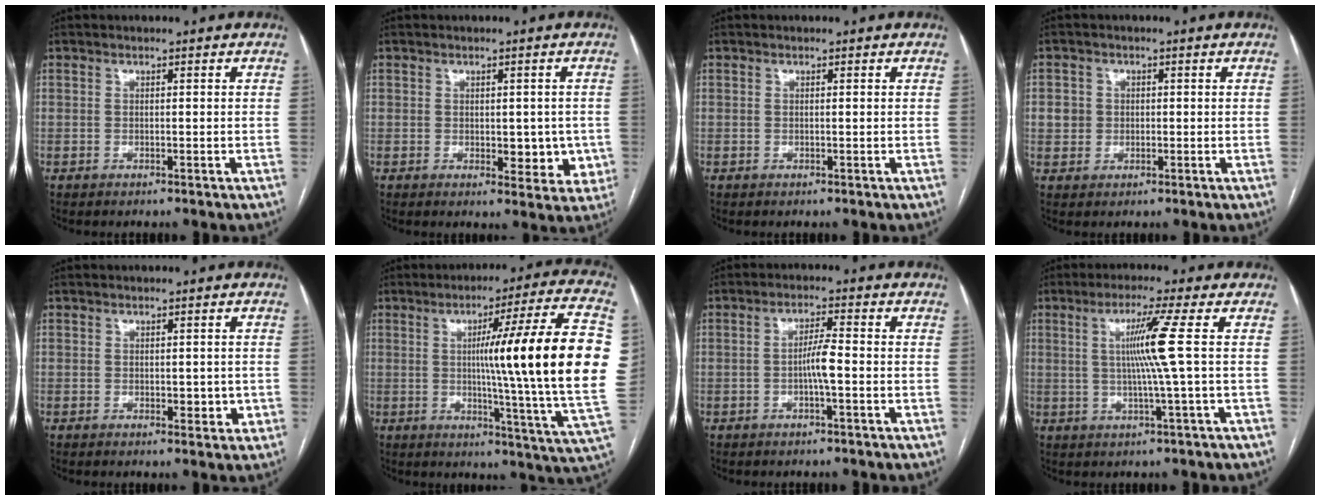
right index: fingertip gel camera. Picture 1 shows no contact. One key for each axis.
{"total": 5.7, "fx": -0.6, "fy": 3.3, "fz": 4.6, "tx": -0.040, "ty": 0.003, "tz": 0.002}
{"total": 0.0}
{"total": 2.9, "fx": 0.2, "fy": 2.8, "fz": 0.6, "tx": -0.007, "ty": 0.011, "tz": 0.007}
{"total": 2.7, "fx": -0.3, "fy": 1.7, "fz": 2.1, "tx": -0.024, "ty": 0.006, "tz": 0.003}
{"total": 24.2, "fx": 2.6, "fy": -1.4, "fz": 24.0, "tx": -0.272, "ty": 0.003, "tz": 0.024}
{"total": 3.7, "fx": -0.8, "fy": 0.1, "fz": 3.6, "tx": -0.065, "ty": 0.004, "tz": -0.016}
{"total": 7.1, "fx": 0.9, "fy": -2.2, "fz": 6.7, "tx": -0.123, "ty": -0.001, "tz": 0.022}